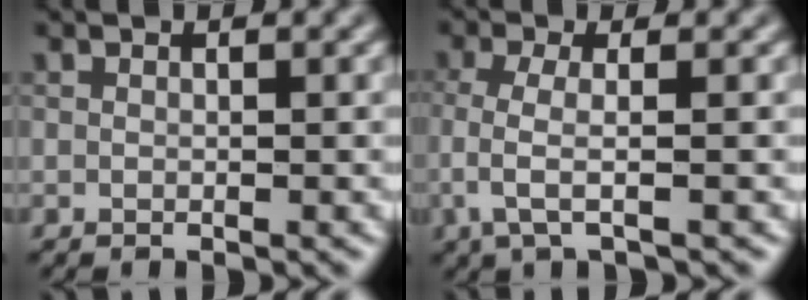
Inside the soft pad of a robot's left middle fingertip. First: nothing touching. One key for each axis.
{"total": 2.8, "fx": -0.6, "fy": 0.7, "fz": 2.6, "tx": -0.058, "ty": -0.006, "tz": -0.016}